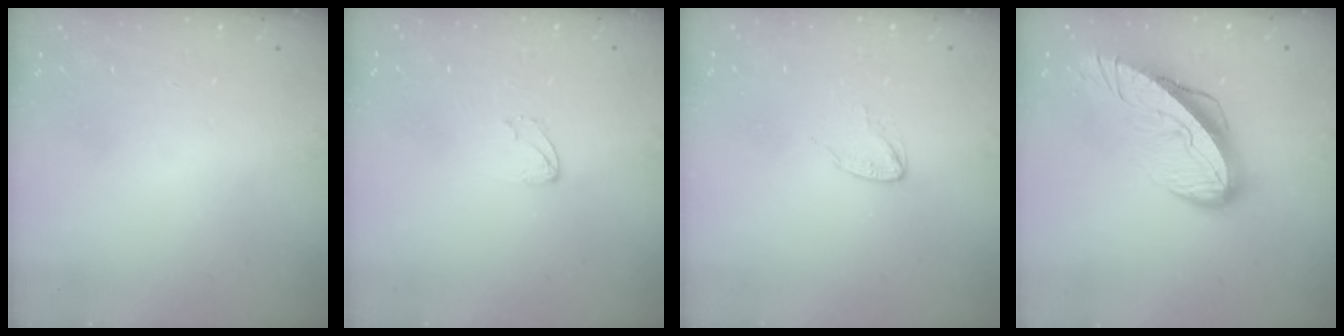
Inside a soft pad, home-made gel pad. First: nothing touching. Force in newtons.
{"total": 2.8, "press": 2.8, "slide": 0.2}
{"total": 2.3, "press": 2.3, "slide": 0.2}
{"total": 12.0, "press": 11.9, "slide": 1.3}